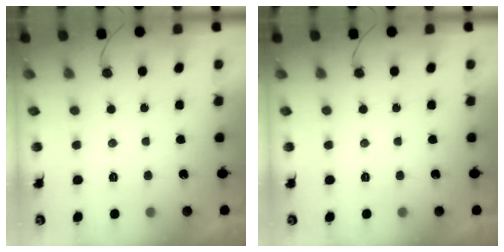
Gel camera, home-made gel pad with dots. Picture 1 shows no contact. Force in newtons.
{"total": 0.0}